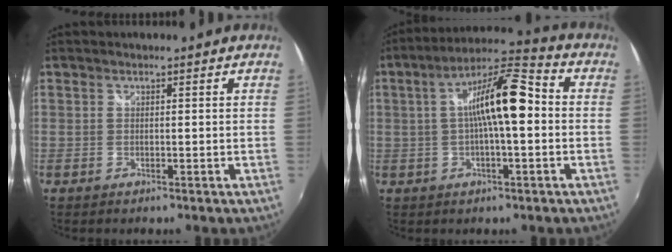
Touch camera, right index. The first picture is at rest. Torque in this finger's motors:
{"motor_torque": [1.94, -0.20, 0.47, 0.13]}